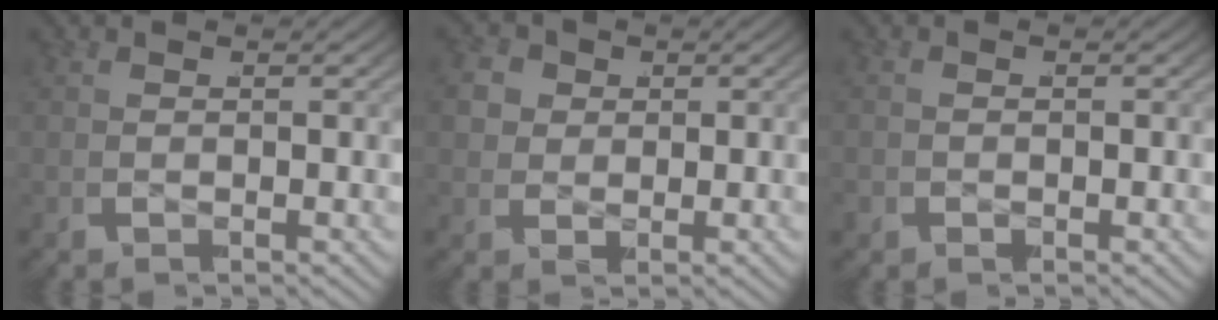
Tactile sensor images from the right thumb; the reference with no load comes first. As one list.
[{"total": 4.9, "force": [0.6, 4.4, 2.0], "torque": [-0.054, -0.016, 0.013]}, {"total": 1.0, "force": [-0.6, 0.8, 0.2], "torque": [-0.003, -0.002, -0.009]}]